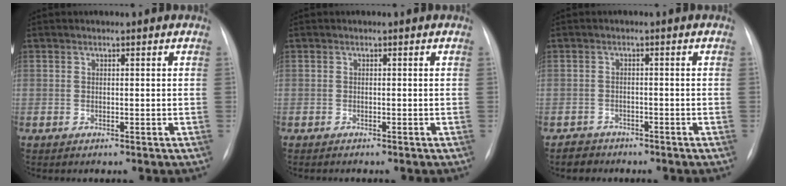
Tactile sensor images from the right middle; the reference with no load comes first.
{"total": 0.8, "force": [-0.7, 0.0, 0.3], "torque": [-0.007, -0.002, -0.011]}
{"total": 2.4, "force": [-2.0, 1.3, -0.4], "torque": [-0.003, 0.003, -0.035]}